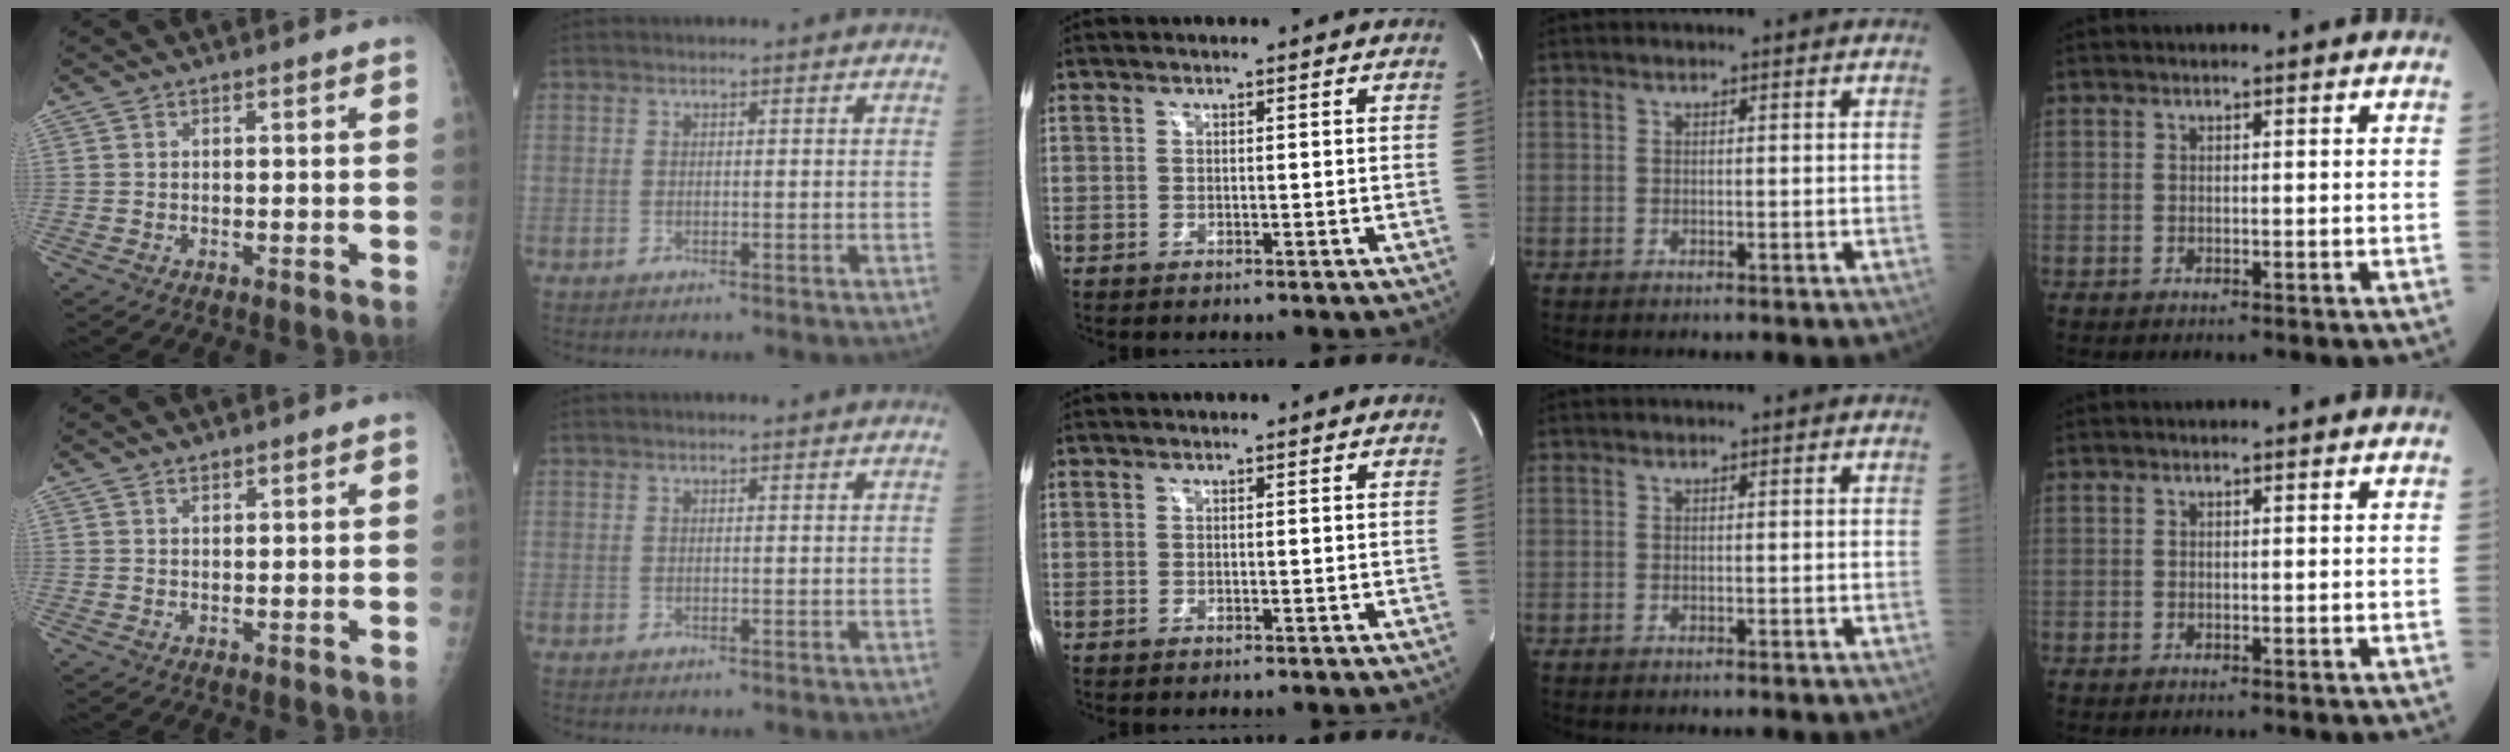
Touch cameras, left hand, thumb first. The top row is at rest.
{"thumb": {"total": 1.0, "force": [0.8, 0.5, 0.3], "torque": [0.000, -0.006, 0.012]}, "index": {"total": 0.7, "force": [0.5, 0.0, 0.4], "torque": [-0.008, 0.005, 0.009]}}